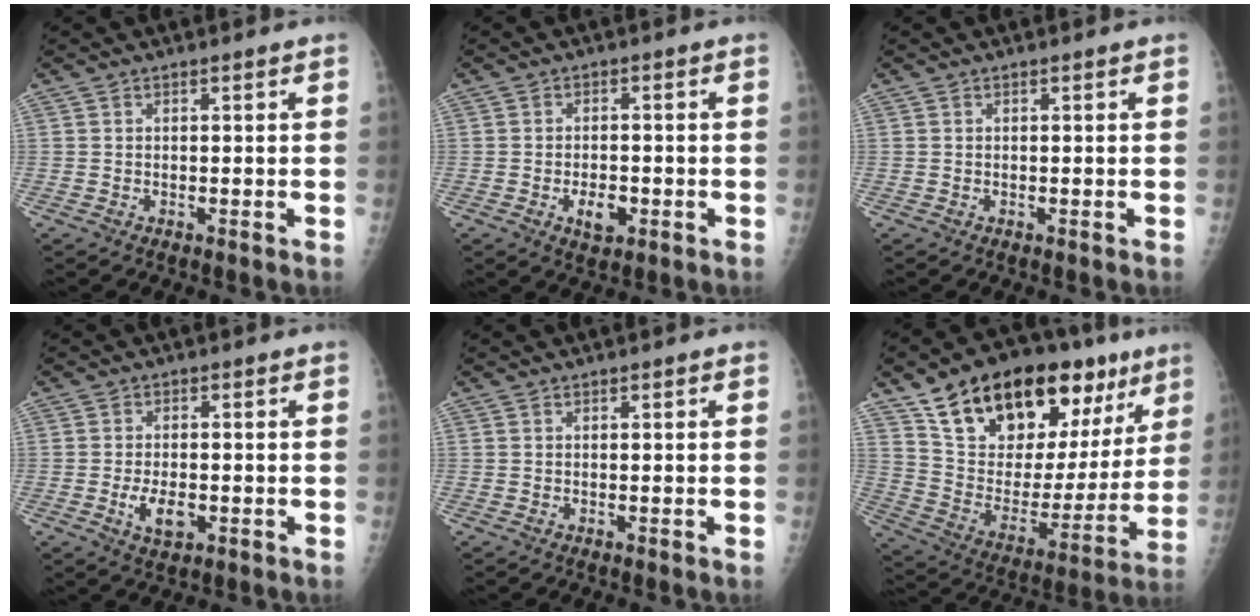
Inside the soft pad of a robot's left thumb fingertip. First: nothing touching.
{"total": 4.3, "force": [-1.5, 2.6, 3.0], "torque": [-0.037, 0.002, -0.020]}
{"total": 0.0}
{"total": 4.9, "force": [-1.4, 2.8, 3.8], "torque": [-0.064, 0.000, -0.020]}
{"total": 0.0}
{"total": 29.3, "force": [16.9, 14.4, 19.2], "torque": [-0.263, -0.024, 0.276]}